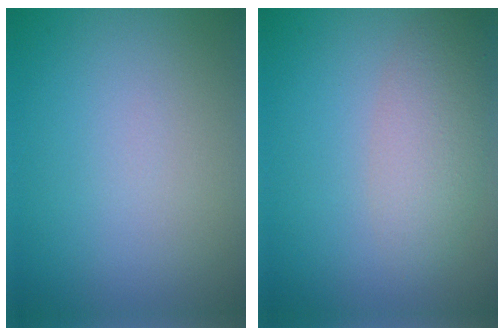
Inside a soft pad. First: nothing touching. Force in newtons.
{"total": 3.6, "press": 3.6, "slide": 0.1}